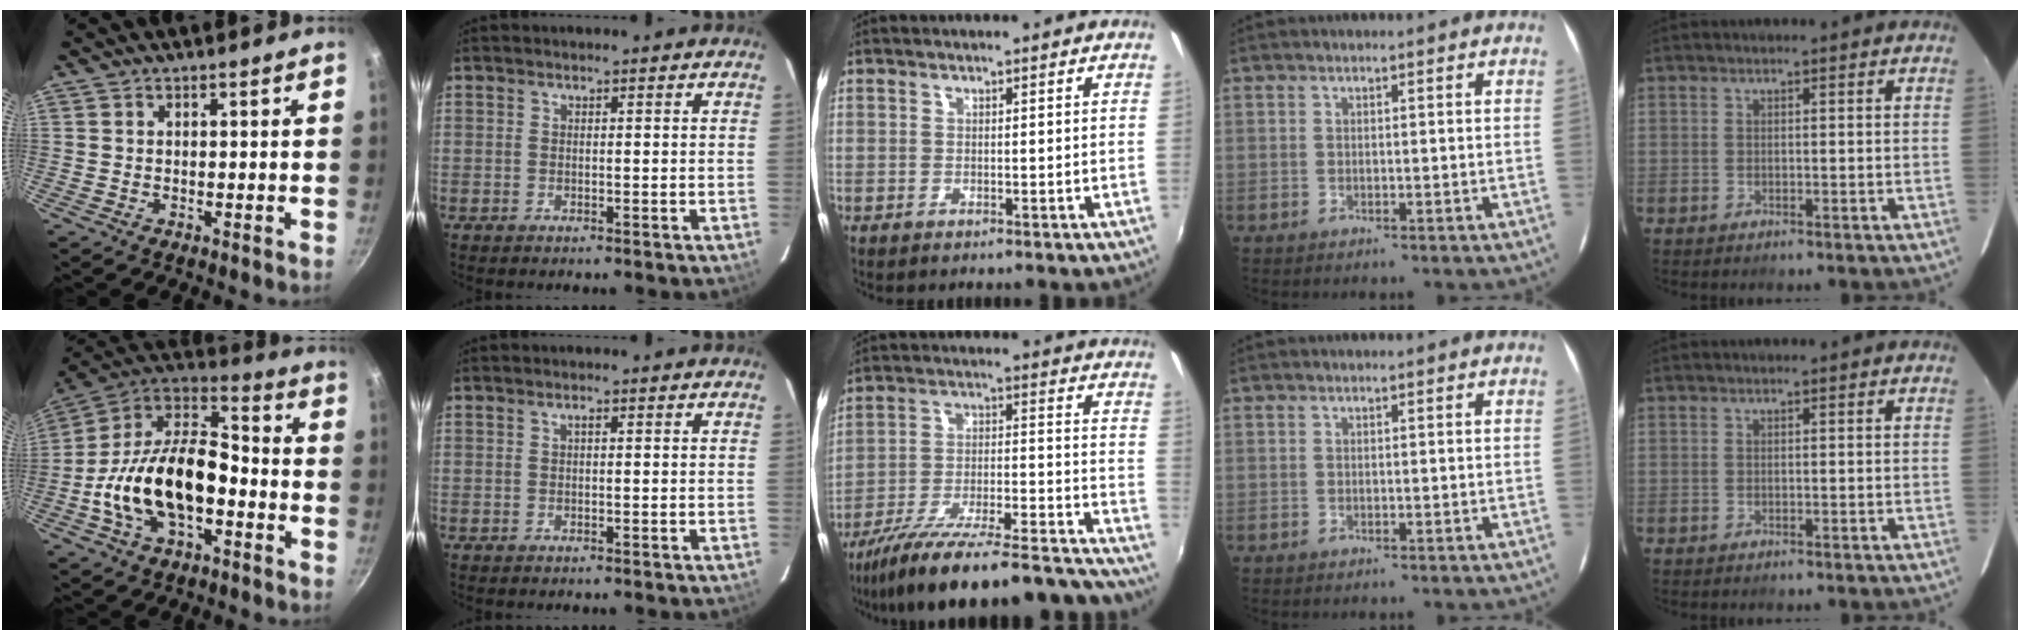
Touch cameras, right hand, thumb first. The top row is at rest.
{"thumb": {"total": 21.7, "force": [-5.4, 12.1, 17.2], "torque": [-0.297, 0.053, -0.114]}, "index": {"total": 0.6, "force": [0.3, 0.1, 0.5], "torque": [-0.009, 0.004, 0.003]}, "middle": {"total": 30.0, "force": [-26.8, 3.6, 12.9], "torque": [-0.197, -0.047, -0.385]}}